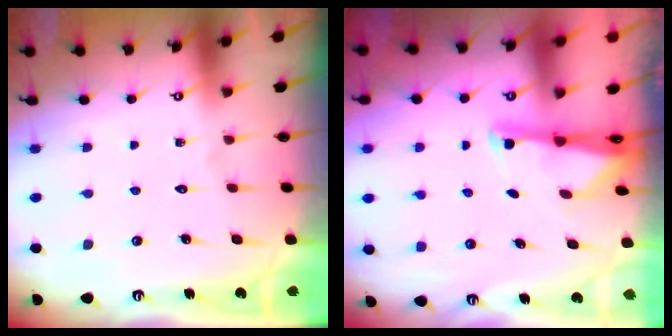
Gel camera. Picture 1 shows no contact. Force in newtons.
{"total": 1.9, "press": 1.9, "slide": 0.4}